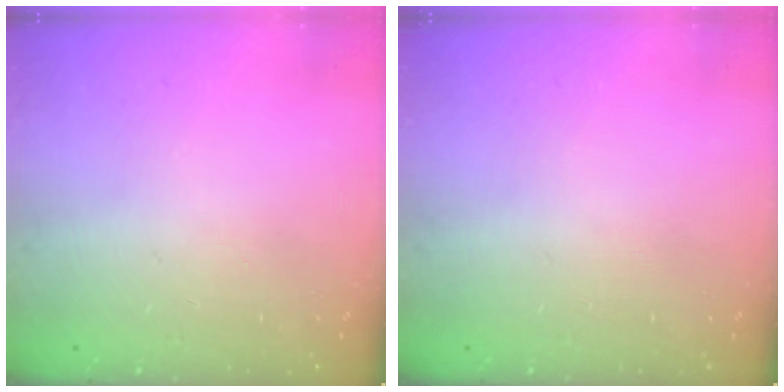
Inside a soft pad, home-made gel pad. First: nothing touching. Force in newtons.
{"total": 0.0}